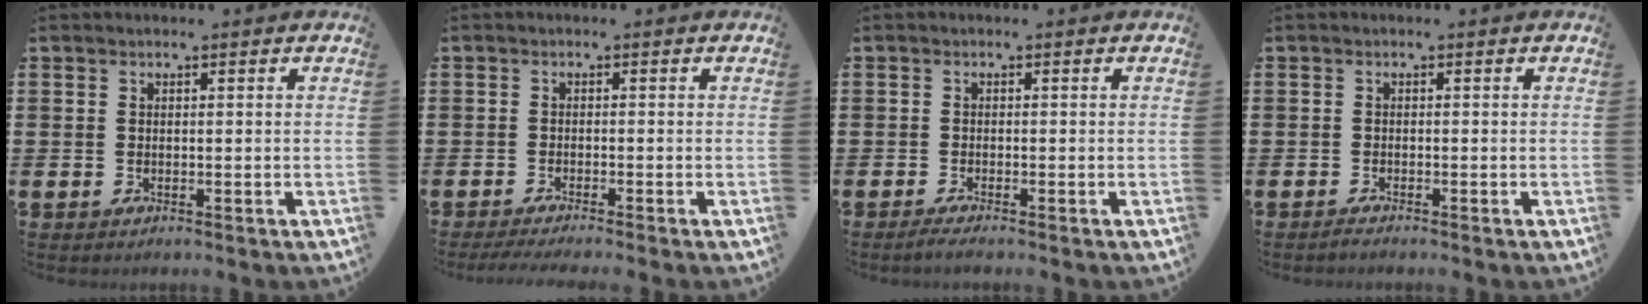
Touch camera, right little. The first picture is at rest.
{"total": 1.3, "force": [-0.9, 0.0, 0.8], "torque": [-0.012, 0.000, -0.018]}
{"total": 1.0, "force": [-0.6, 0.0, 0.7], "torque": [-0.012, -0.003, -0.012]}
{"total": 0.6, "force": [-0.5, 0.0, 0.3], "torque": [-0.006, -0.003, -0.010]}